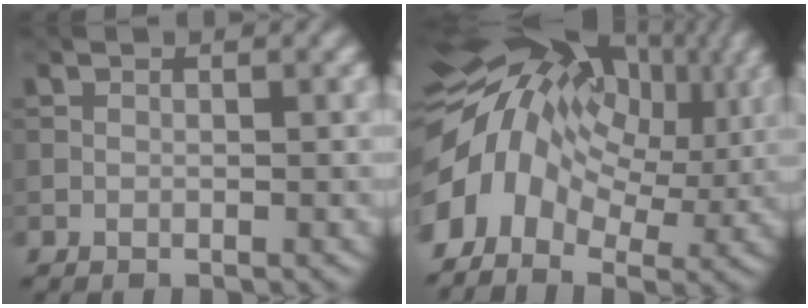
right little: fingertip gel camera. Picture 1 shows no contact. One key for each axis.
{"total": 13.6, "fx": -0.1, "fy": 9.3, "fz": 9.9, "tx": -0.190, "ty": 0.006, "tz": -0.002}